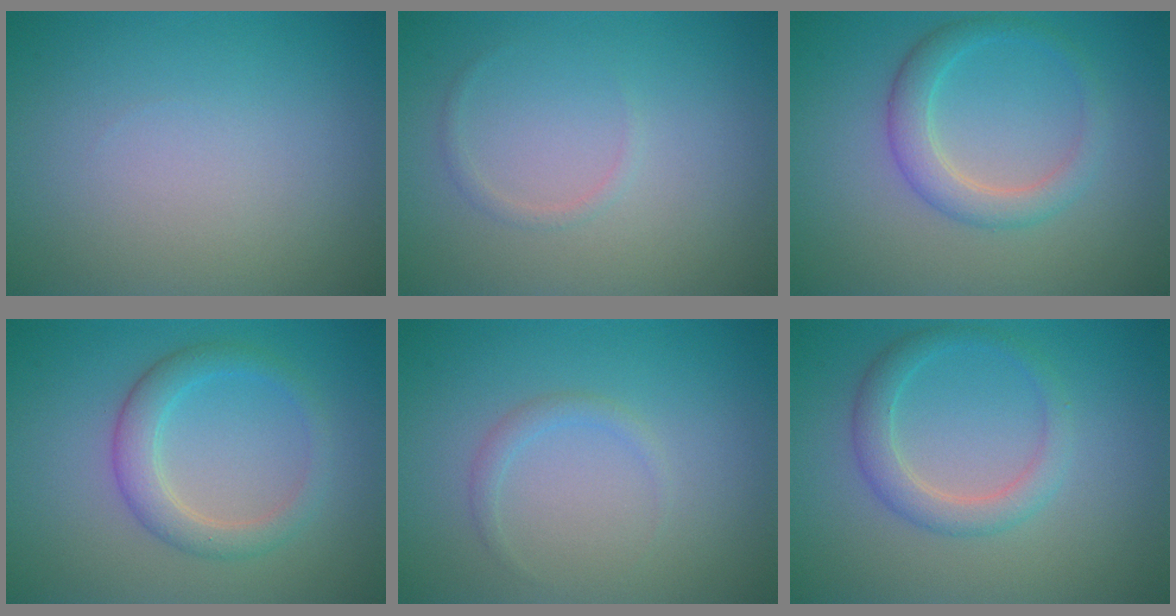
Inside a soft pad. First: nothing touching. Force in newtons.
{"total": 0.7, "press": 0.7, "slide": 0.0}
{"total": 3.0, "press": 3.0, "slide": 0.2}
{"total": 3.2, "press": 3.2, "slide": 0.2}
{"total": 1.0, "press": 1.0, "slide": 0.1}
{"total": 2.7, "press": 2.7, "slide": 0.1}